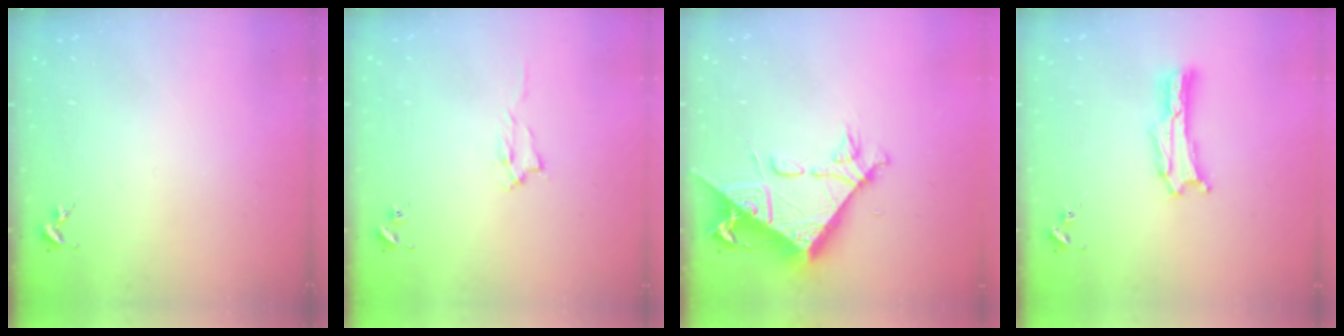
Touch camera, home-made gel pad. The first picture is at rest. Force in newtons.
{"total": 1.4, "press": 1.4, "slide": 0.2}
{"total": 9.7, "press": 9.7, "slide": 1.3}
{"total": 1.4, "press": 1.4, "slide": 0.0}